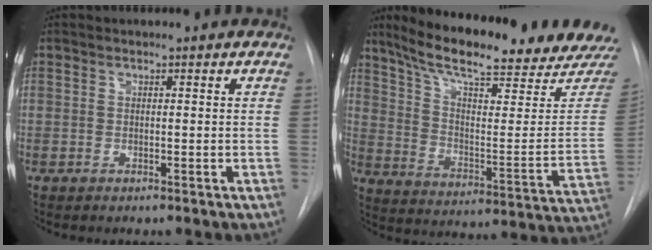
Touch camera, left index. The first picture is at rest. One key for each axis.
{"total": 24.4, "fx": 21.0, "fy": 2.6, "fz": 12.2, "tx": -0.196, "ty": -0.058, "tz": 0.291}